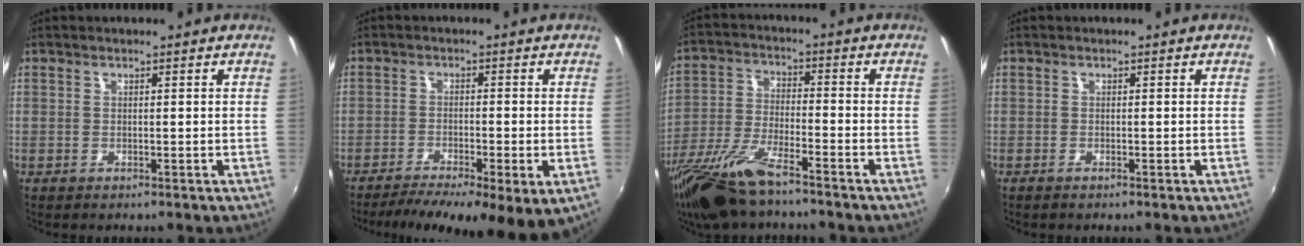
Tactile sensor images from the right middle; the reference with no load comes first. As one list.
[{"total": 12.3, "force": [-6.8, 3.2, 9.7], "torque": [-0.171, -0.035, -0.103]}, {"total": 14.2, "force": [-10.9, 2.9, 8.6], "torque": [-0.184, -0.035, -0.209]}, {"total": 0.7, "force": [-0.6, -0.1, 0.4], "torque": [-0.008, -0.003, -0.013]}]